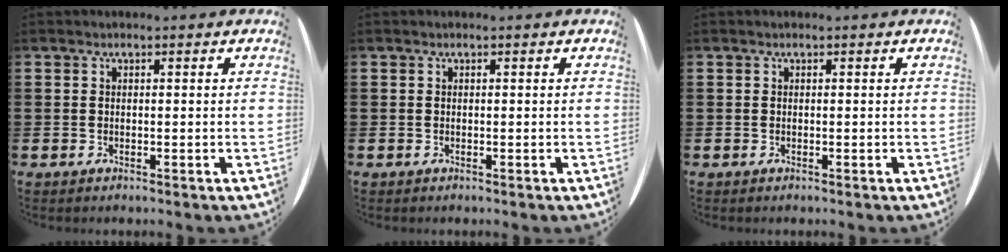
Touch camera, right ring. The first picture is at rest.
{"total": 0.0}
{"total": 0.0}